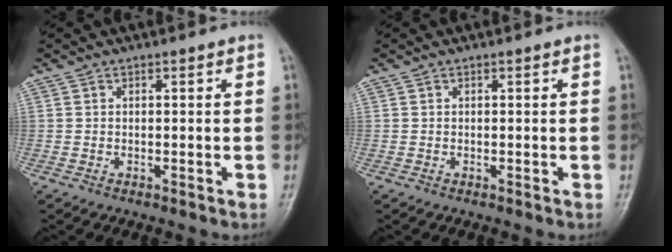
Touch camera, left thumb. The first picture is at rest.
{"total": 0.0}